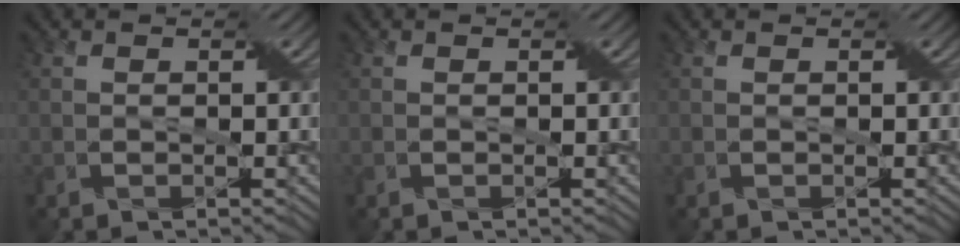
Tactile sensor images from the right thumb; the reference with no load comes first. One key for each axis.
{"total": 0.0}
{"total": 0.0}